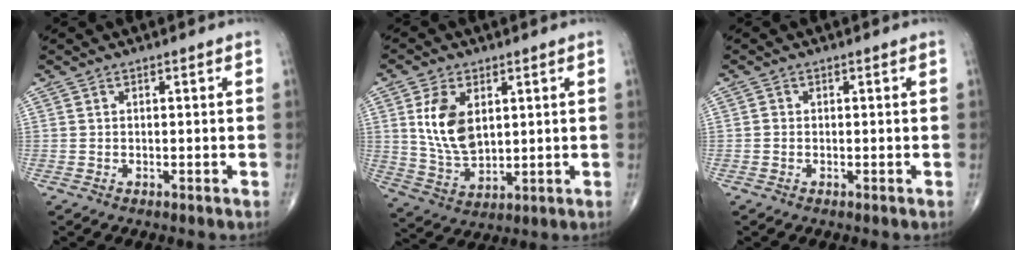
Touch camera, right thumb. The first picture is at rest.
{"total": 10.7, "force": [2.8, 6.5, 8.0], "torque": [-0.139, -0.016, 0.064]}
{"total": 0.6, "force": [-0.1, 0.5, 0.2], "torque": [-0.002, 0.001, -0.005]}